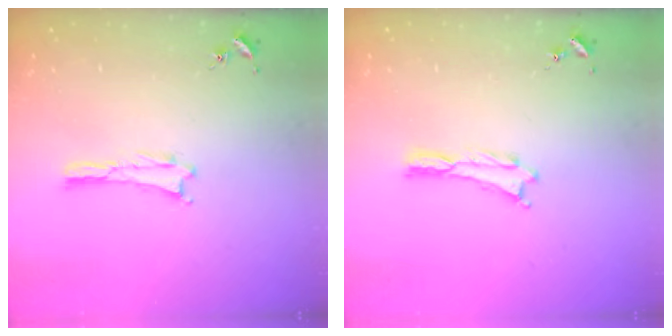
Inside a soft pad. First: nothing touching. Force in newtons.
{"total": 0.0}